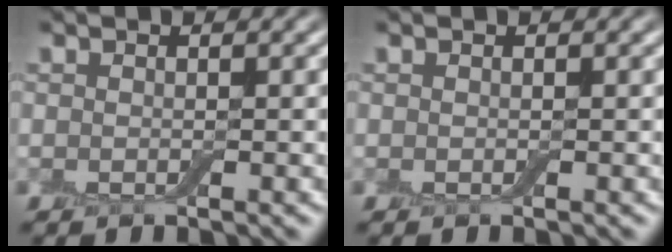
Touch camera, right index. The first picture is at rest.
{"total": 0.0}